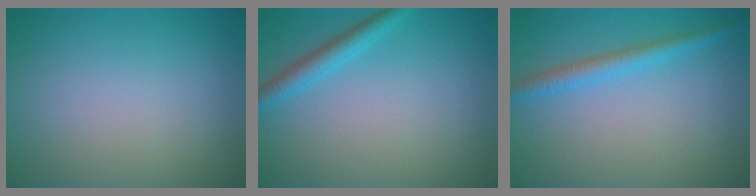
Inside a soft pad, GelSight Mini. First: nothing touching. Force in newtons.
{"total": 2.3, "press": 2.3, "slide": 0.2}
{"total": 2.3, "press": 2.3, "slide": 0.1}